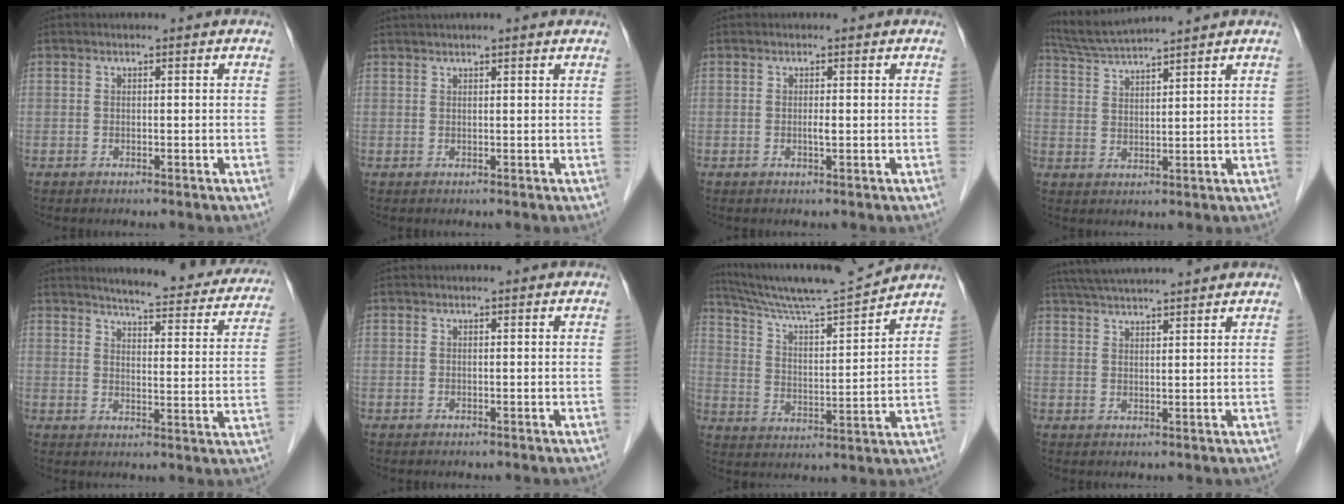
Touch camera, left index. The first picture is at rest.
{"total": 5.8, "force": [5.0, 0.0, 2.9], "torque": [-0.042, 0.040, 0.069]}
{"total": 0.6, "force": [0.1, 0.0, 0.6], "torque": [-0.015, -0.002, 0.003]}
{"total": 7.7, "force": [7.2, -1.3, 2.4], "torque": [-0.054, 0.020, 0.136]}
{"total": 19.7, "force": [17.8, 3.6, 7.7], "torque": [-0.079, -0.039, 0.198]}
{"total": 0.7, "force": [0.7, 0.1, 0.2], "torque": [-0.006, 0.009, 0.010]}
{"total": 13.7, "force": [13.0, -1.6, 4.2], "torque": [-0.085, -0.017, 0.218]}
{"total": 10.8, "force": [9.8, 0.2, 4.5], "torque": [-0.083, 0.037, 0.150]}